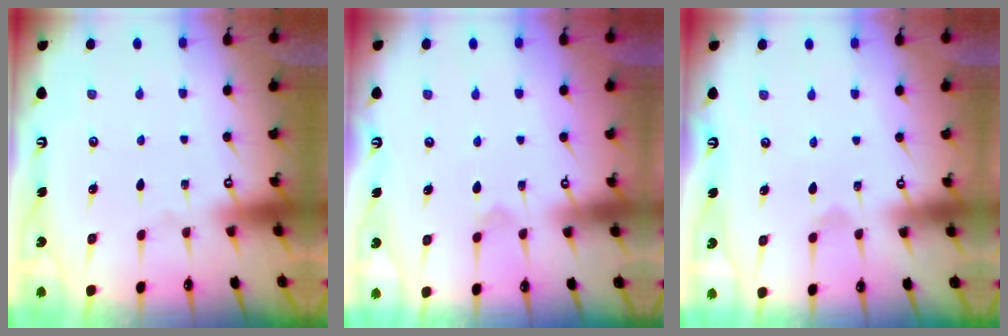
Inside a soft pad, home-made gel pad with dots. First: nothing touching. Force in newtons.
{"total": 4.9, "press": 4.9, "slide": 0.3}
{"total": 1.9, "press": 1.8, "slide": 0.6}